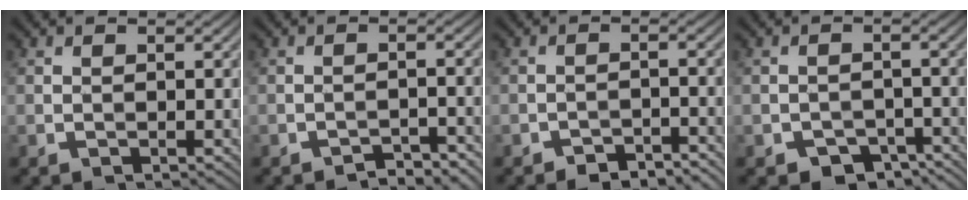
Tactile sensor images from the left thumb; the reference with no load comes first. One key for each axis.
{"total": 2.3, "fx": -2.1, "fy": 0.4, "fz": 0.8, "tx": -0.007, "ty": 0.010, "tz": -0.033}
{"total": 2.7, "fx": -2.4, "fy": 0.7, "fz": 0.9, "tx": -0.007, "ty": 0.008, "tz": -0.039}
{"total": 3.9, "fx": -2.9, "fy": 2.3, "fz": 1.3, "tx": -0.014, "ty": -0.001, "tz": -0.042}